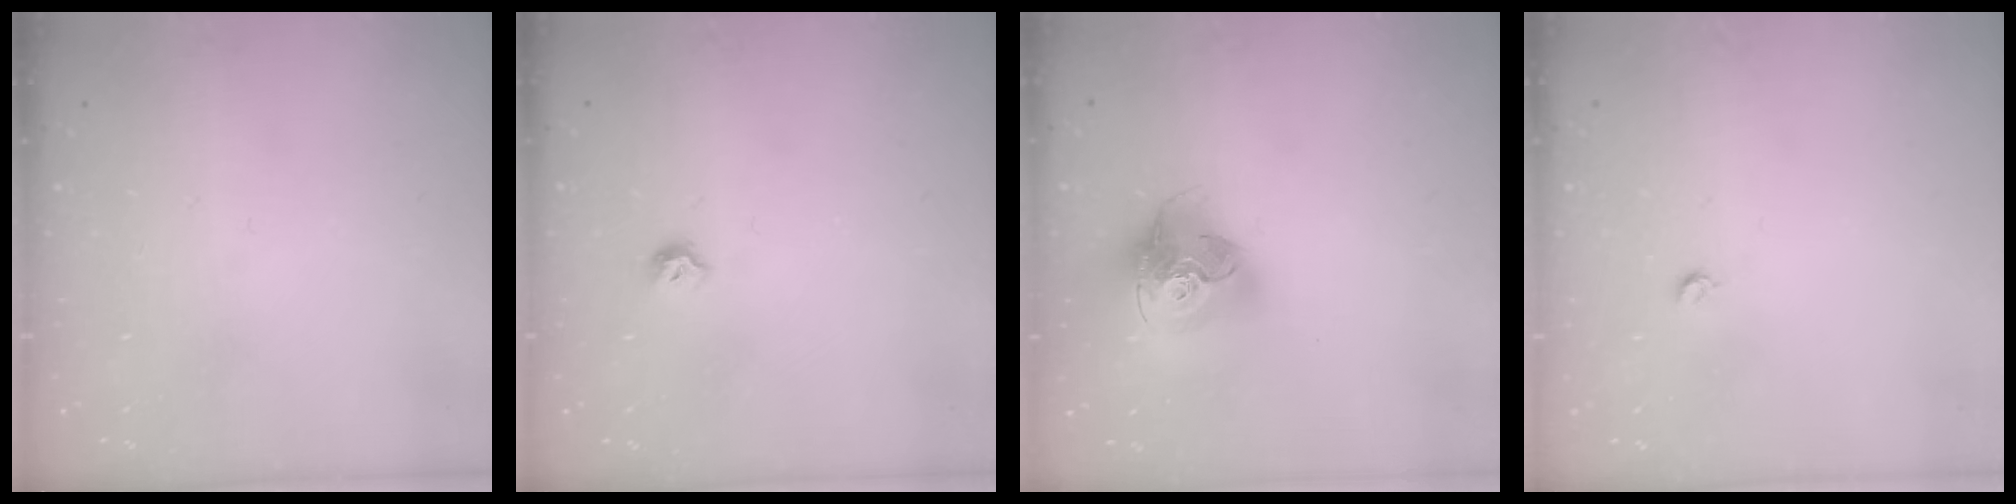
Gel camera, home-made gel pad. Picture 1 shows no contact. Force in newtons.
{"total": 4.9, "press": 4.8, "slide": 0.9}
{"total": 18.8, "press": 18.6, "slide": 2.1}
{"total": 3.2, "press": 3.2, "slide": 0.3}